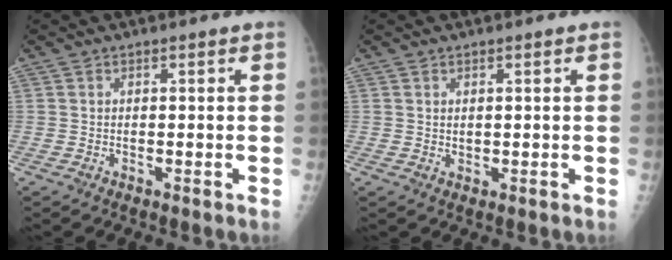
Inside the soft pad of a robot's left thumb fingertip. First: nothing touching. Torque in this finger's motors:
{"motor_torque": [-0.15, 0.09, 0.23, 0.03, 0.04]}